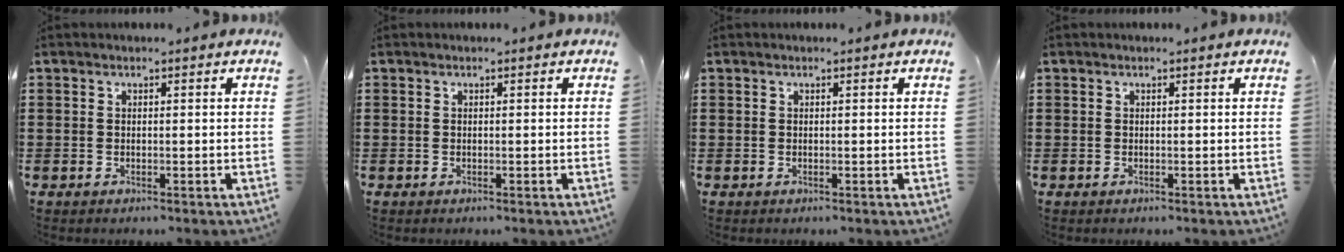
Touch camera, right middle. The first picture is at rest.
{"total": 0.0}
{"total": 0.0}
{"total": 0.0}